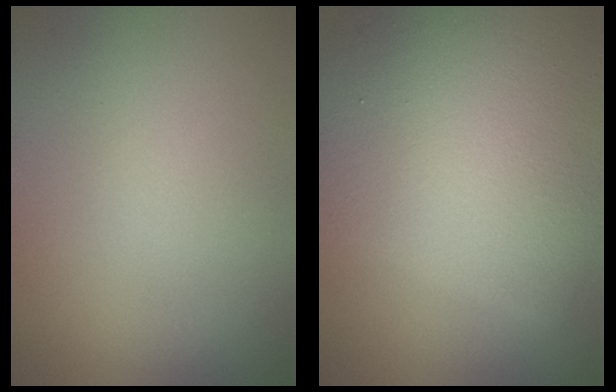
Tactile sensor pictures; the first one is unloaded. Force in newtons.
{"total": 12.1, "press": 12.1, "slide": 0.2}